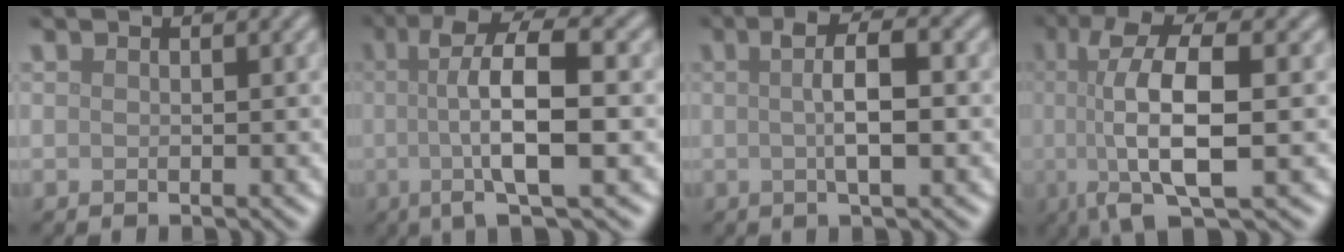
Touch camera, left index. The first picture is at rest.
{"total": 8.8, "force": [-0.2, 2.1, 8.6], "torque": [-0.128, 0.008, -0.010]}
{"total": 4.2, "force": [0.2, 0.9, 4.1], "torque": [-0.069, 0.007, 0.003]}
{"total": 9.7, "force": [-0.1, 3.0, 9.3], "torque": [-0.147, 0.008, -0.010]}